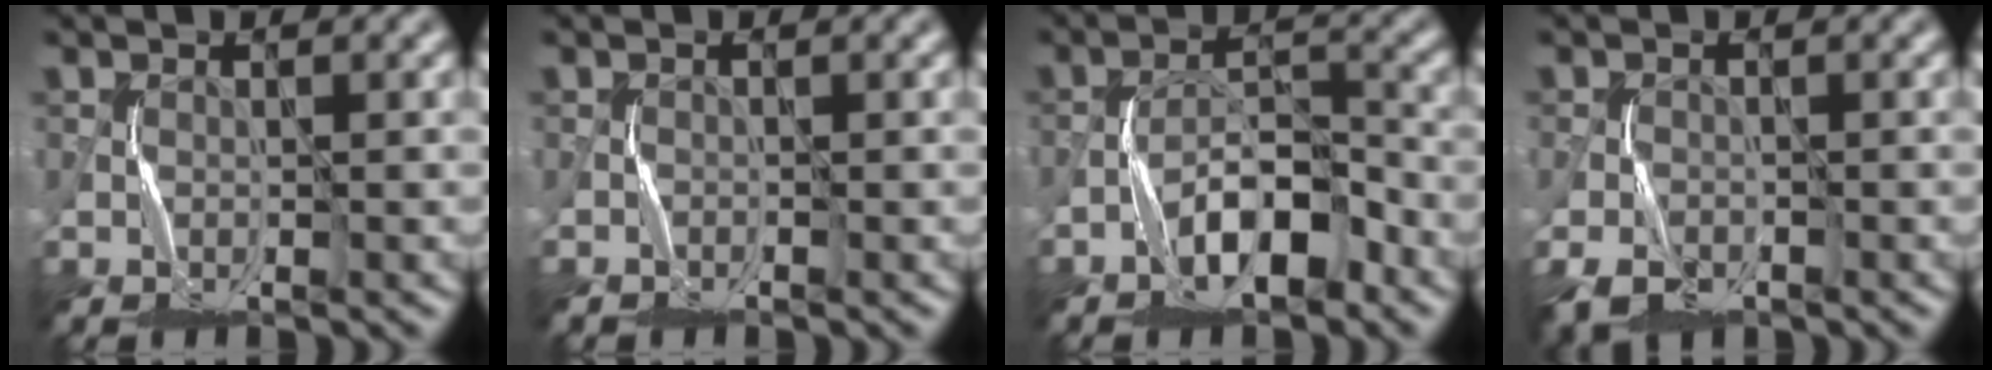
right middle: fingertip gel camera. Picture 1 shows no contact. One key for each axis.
{"total": 0.5, "fx": -0.5, "fy": -0.1, "fz": -0.2, "tx": 0.003, "ty": 0.000, "tz": -0.009}
{"total": 4.7, "fx": -2.9, "fy": 1.7, "fz": 3.4, "tx": -0.046, "ty": 0.012, "tz": -0.049}
{"total": 2.6, "fx": -1.6, "fy": 1.5, "fz": 1.4, "tx": -0.027, "ty": -0.007, "tz": -0.033}